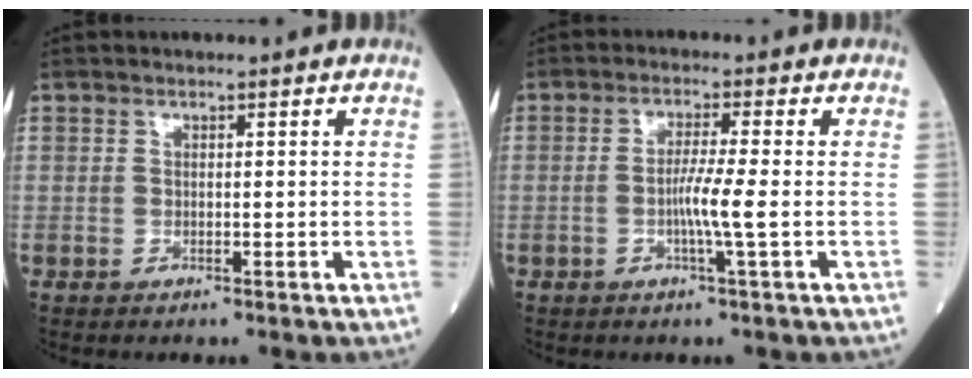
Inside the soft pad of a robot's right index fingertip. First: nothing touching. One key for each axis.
{"total": 4.2, "fx": -0.9, "fy": -0.8, "fz": 4.0, "tx": -0.078, "ty": -0.005, "tz": -0.019}